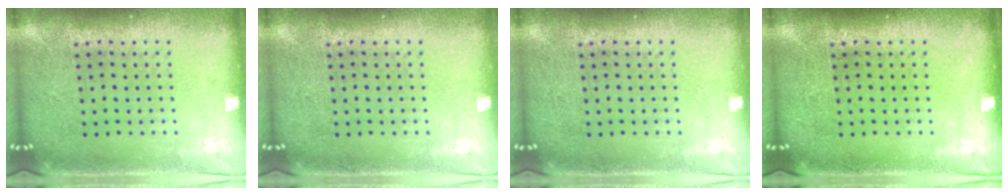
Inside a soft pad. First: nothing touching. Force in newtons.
{"total": 0.0}
{"total": 0.0}
{"total": 0.0}